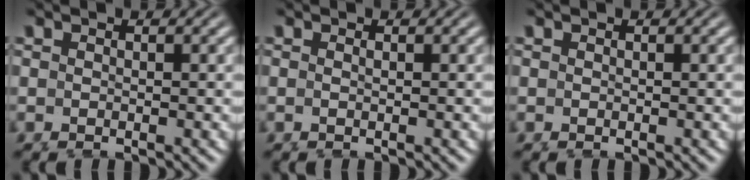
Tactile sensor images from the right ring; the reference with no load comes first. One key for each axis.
{"total": 0.6, "fx": 0.0, "fy": -0.5, "fz": 0.4, "tx": -0.007, "ty": -0.002, "tz": 0.002}
{"total": 0.0}